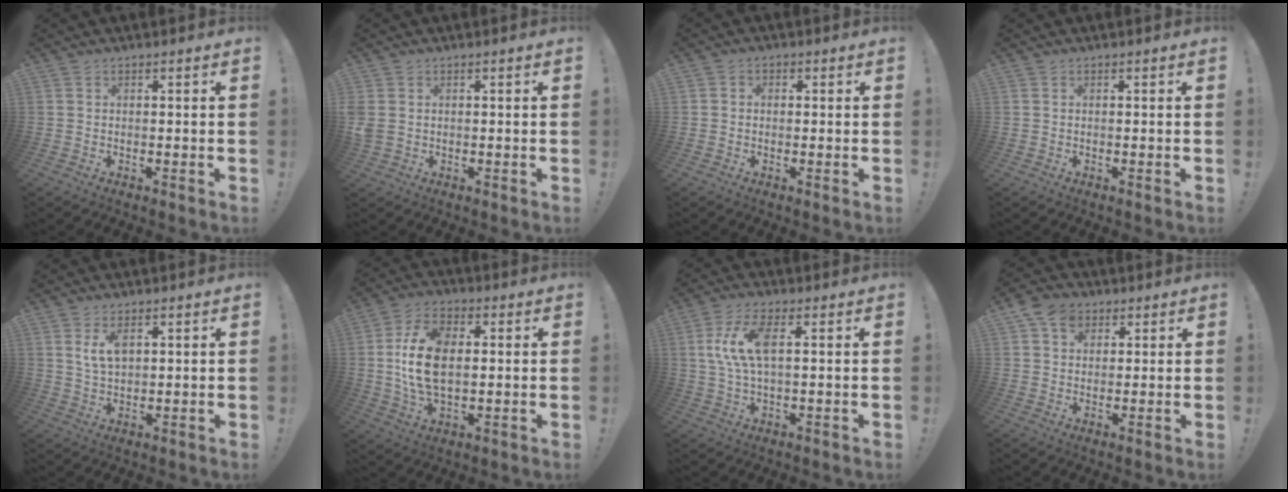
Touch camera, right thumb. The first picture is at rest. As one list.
[{"total": 3.4, "force": [0.7, 2.6, 2.1], "torque": [-0.038, 0.000, 0.015]}, {"total": 1.6, "force": [-0.8, 1.3, 0.4], "torque": [-0.004, 0.007, -0.015]}, {"total": 0.0}, {"total": 5.6, "force": [2.4, 3.0, 4.1], "torque": [-0.069, -0.006, 0.043]}, {"total": 14.6, "force": [1.2, 8.7, 11.6], "torque": [-0.218, 0.002, 0.021]}, {"total": 10.5, "force": [1.9, 4.2, 9.4], "torque": [-0.182, -0.003, 0.033]}, {"total": 7.3, "force": [3.5, 5.6, 3.2], "torque": [-0.049, -0.004, 0.068]}]